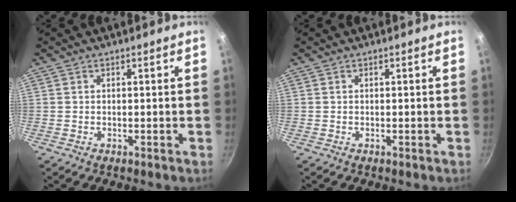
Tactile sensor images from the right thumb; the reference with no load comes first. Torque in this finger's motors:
{"motor_torque": [-0.01, 0.00, -0.01, -0.01, 0.00]}